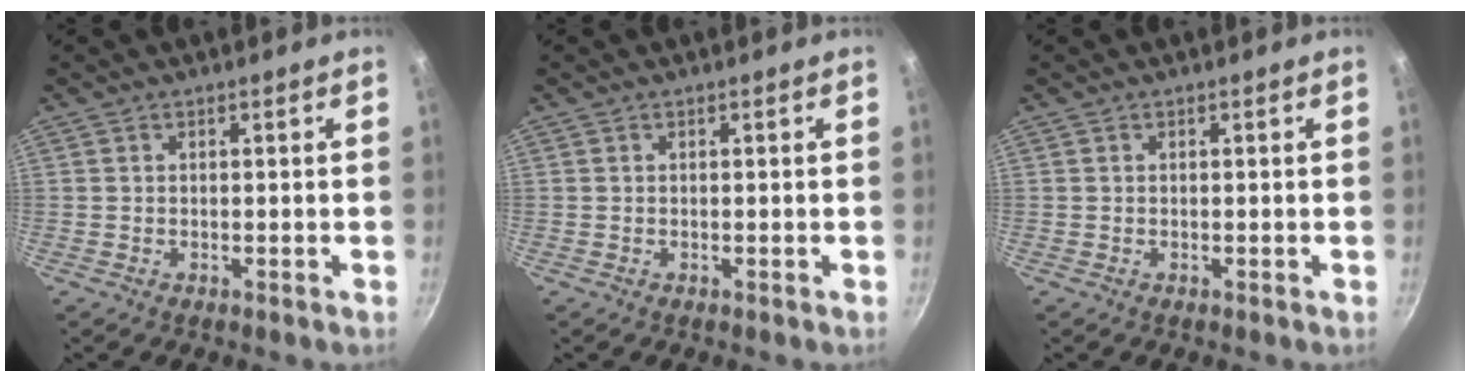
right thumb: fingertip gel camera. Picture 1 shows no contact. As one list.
[{"total": 0.0}, {"total": 0.0}]